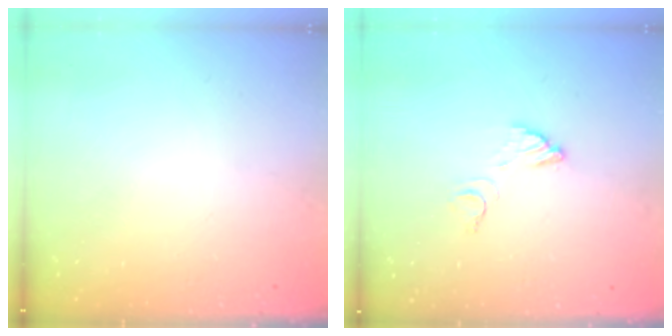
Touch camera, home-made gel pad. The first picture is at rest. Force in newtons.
{"total": 3.8, "press": 3.8, "slide": 0.2}